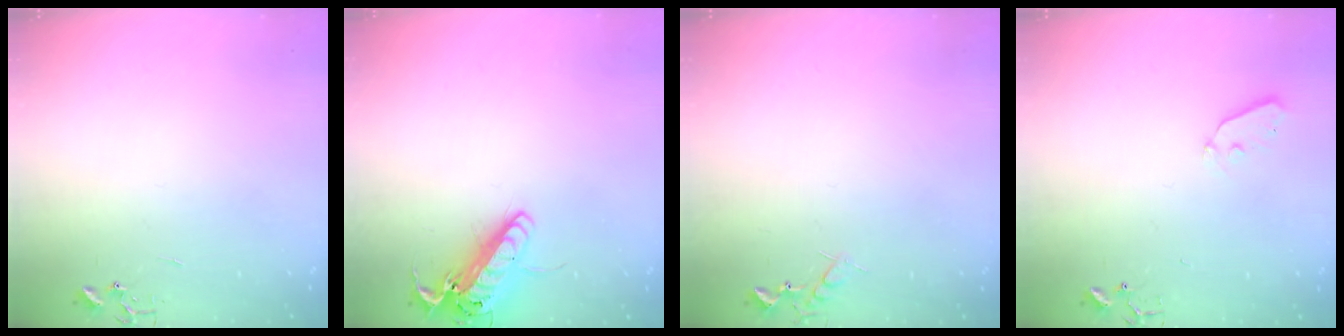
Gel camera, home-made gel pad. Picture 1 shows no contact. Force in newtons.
{"total": 15.8, "press": 15.6, "slide": 2.7}
{"total": 6.6, "press": 6.5, "slide": 0.7}
{"total": 3.8, "press": 3.7, "slide": 0.7}